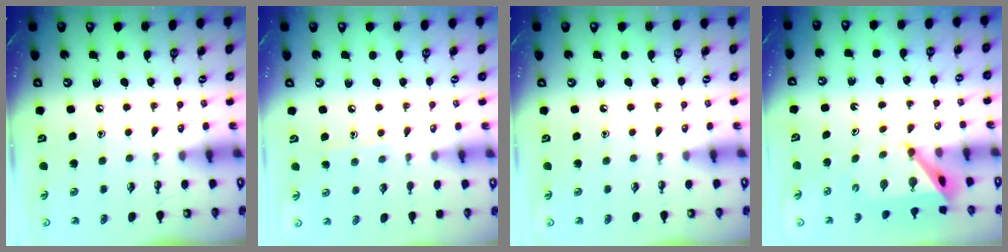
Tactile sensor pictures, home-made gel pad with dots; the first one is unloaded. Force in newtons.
{"total": 6.9, "press": 6.9, "slide": 0.6}
{"total": 0.0}
{"total": 6.6, "press": 6.5, "slide": 0.6}